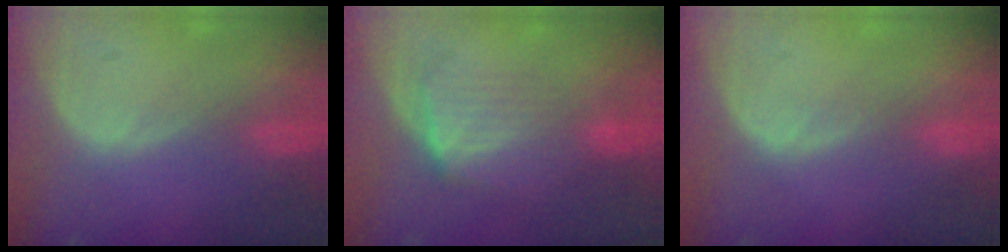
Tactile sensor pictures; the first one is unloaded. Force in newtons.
{"total": 7.2, "press": 6.5, "slide": 3.0}
{"total": 2.0, "press": 1.1, "slide": 1.7}